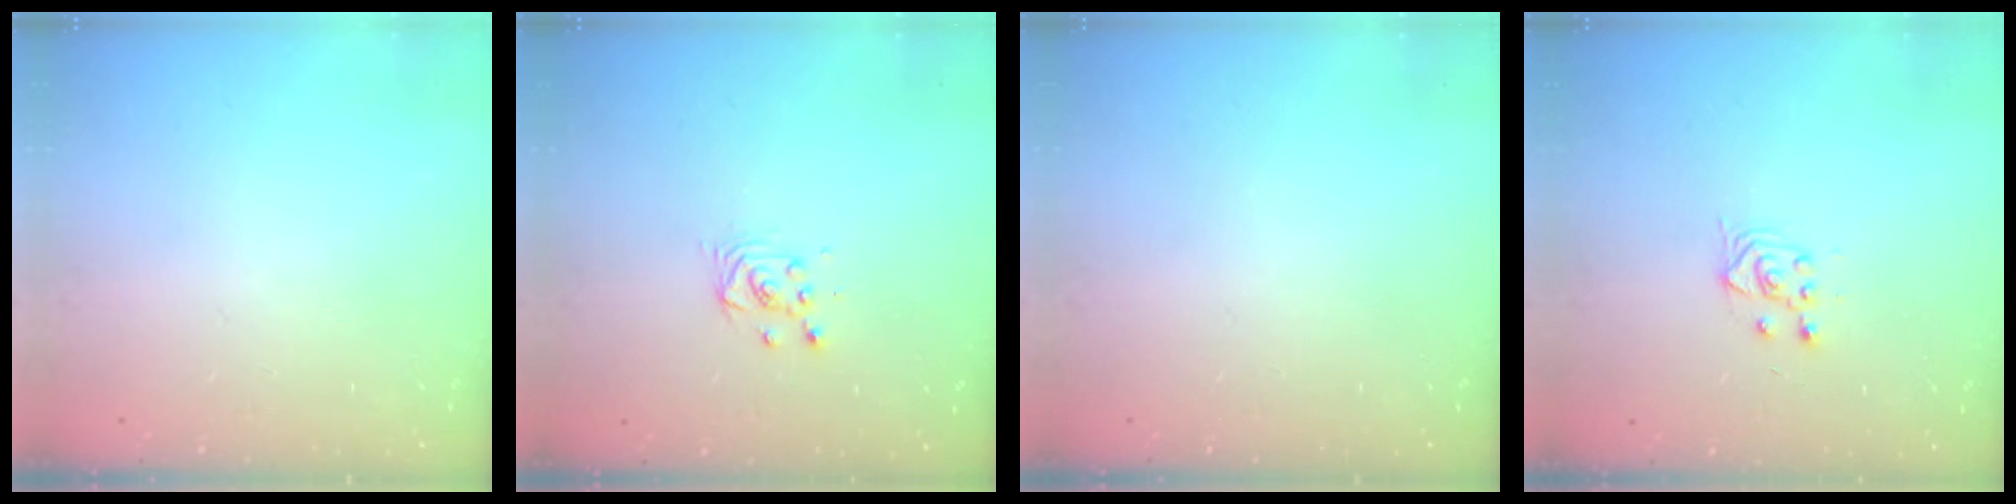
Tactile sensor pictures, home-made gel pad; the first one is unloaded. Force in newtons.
{"total": 3.4, "press": 3.4, "slide": 0.3}
{"total": 0.0}
{"total": 3.0, "press": 2.6, "slide": 1.3}